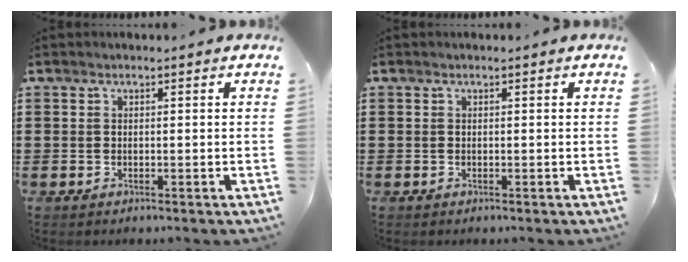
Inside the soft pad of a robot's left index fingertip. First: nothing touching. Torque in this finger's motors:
{"motor_torque": [0.00, 0.00, 0.00, 0.00]}